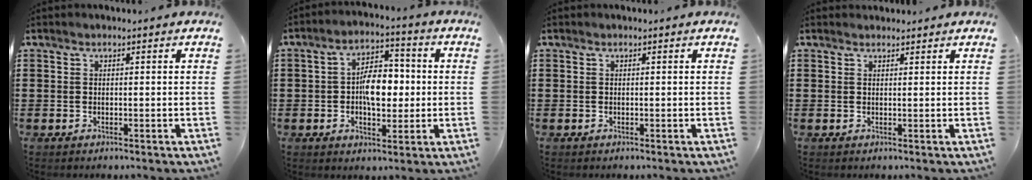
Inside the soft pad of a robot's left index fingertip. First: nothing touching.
{"total": 7.5, "force": [-0.2, 4.1, 6.3], "torque": [-0.103, 0.009, -0.010]}
{"total": 0.0}
{"total": 1.0, "force": [0.9, 0.4, 0.0], "torque": [-0.003, 0.001, 0.018]}